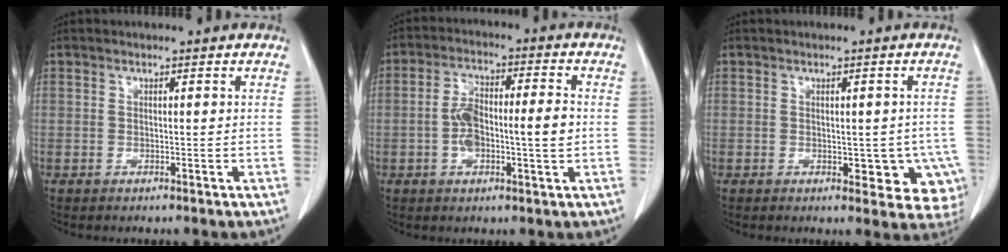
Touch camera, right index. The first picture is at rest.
{"total": 9.1, "force": [-0.7, 2.5, 8.7], "torque": [-0.167, 0.019, -0.014]}
{"total": 7.6, "force": [-1.8, 4.2, 6.0], "torque": [-0.042, 0.009, -0.016]}